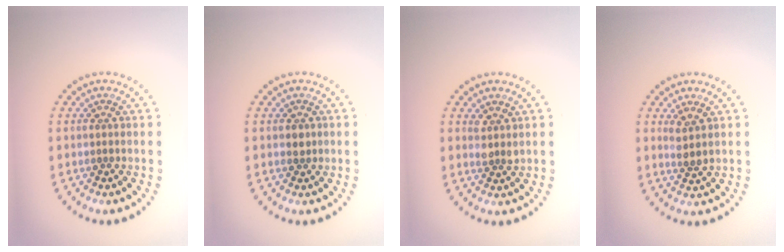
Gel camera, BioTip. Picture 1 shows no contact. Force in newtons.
{"total": 1.0, "press": 1.0, "slide": 0.3}
{"total": 1.5, "press": 1.4, "slide": 0.6}
{"total": 1.8, "press": 1.5, "slide": 1.0}